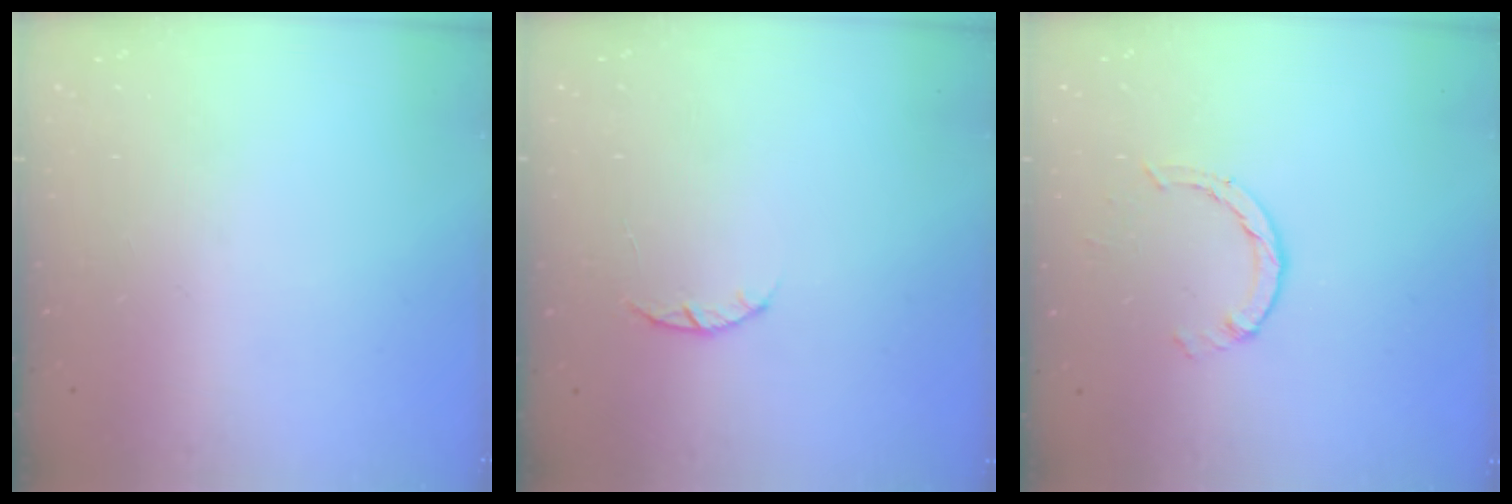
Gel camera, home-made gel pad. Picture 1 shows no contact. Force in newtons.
{"total": 3.0, "press": 3.0, "slide": 0.4}
{"total": 1.4, "press": 1.4, "slide": 0.2}